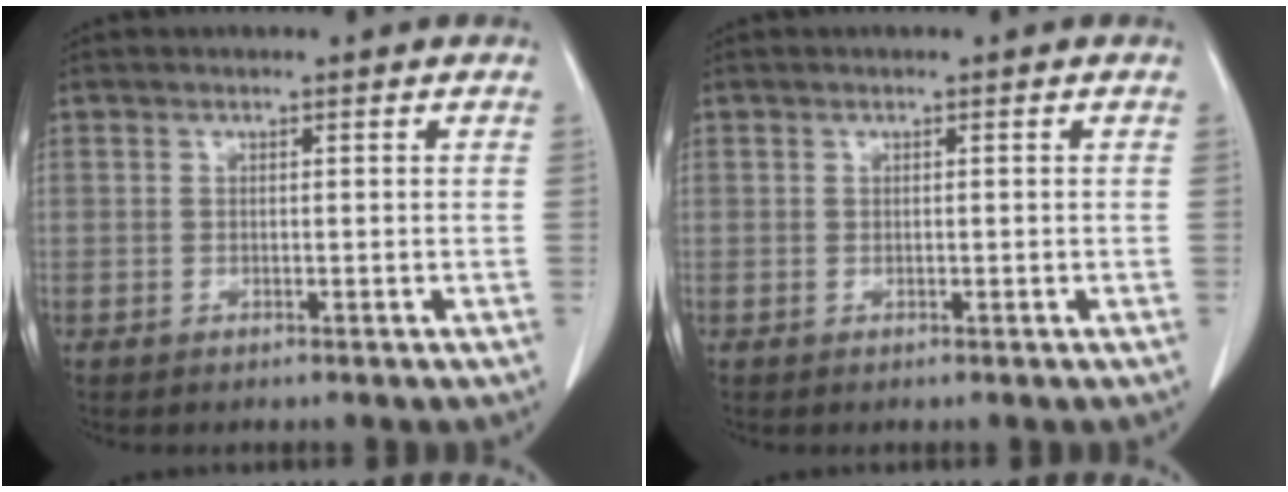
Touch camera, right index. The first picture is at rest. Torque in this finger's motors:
{"motor_torque": [-0.01, 0.01, 0.00, 0.00]}